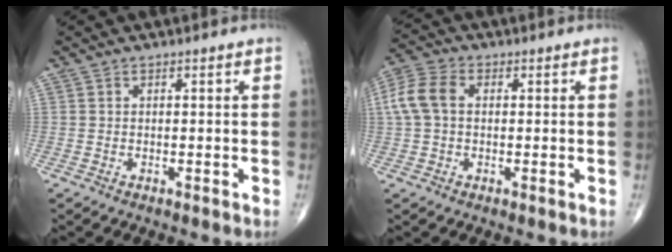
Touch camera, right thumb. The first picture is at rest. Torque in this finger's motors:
{"motor_torque": [-0.32, 0.57, 0.69, 0.12, 0.16]}